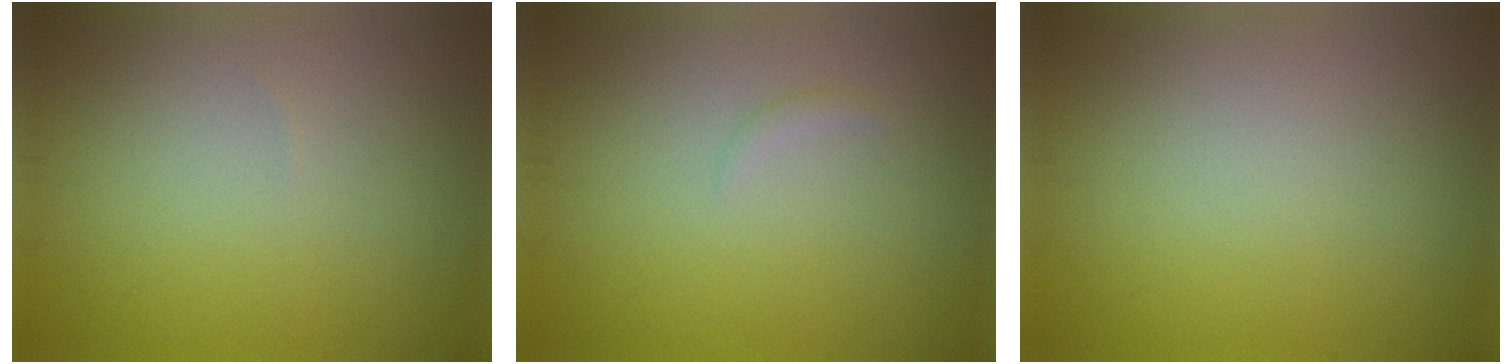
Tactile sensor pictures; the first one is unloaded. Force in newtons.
{"total": 0.5, "press": 0.5, "slide": 0.0}
{"total": 0.0}